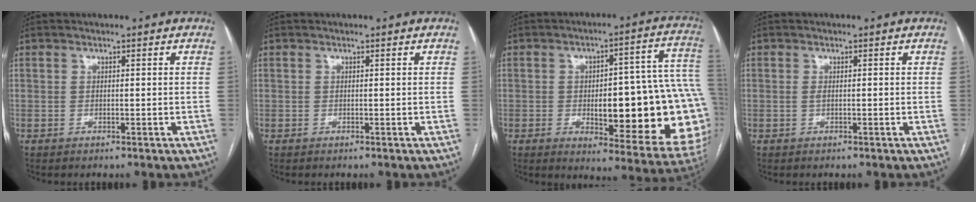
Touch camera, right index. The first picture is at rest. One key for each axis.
{"total": 0.0}
{"total": 25.4, "fx": -2.9, "fy": 6.4, "fz": 24.4, "tx": -0.225, "ty": 0.027, "tz": -0.017}
{"total": 1.0, "fx": -0.1, "fy": 0.4, "fz": 1.0, "tx": -0.021, "ty": -0.001, "tz": 0.000}